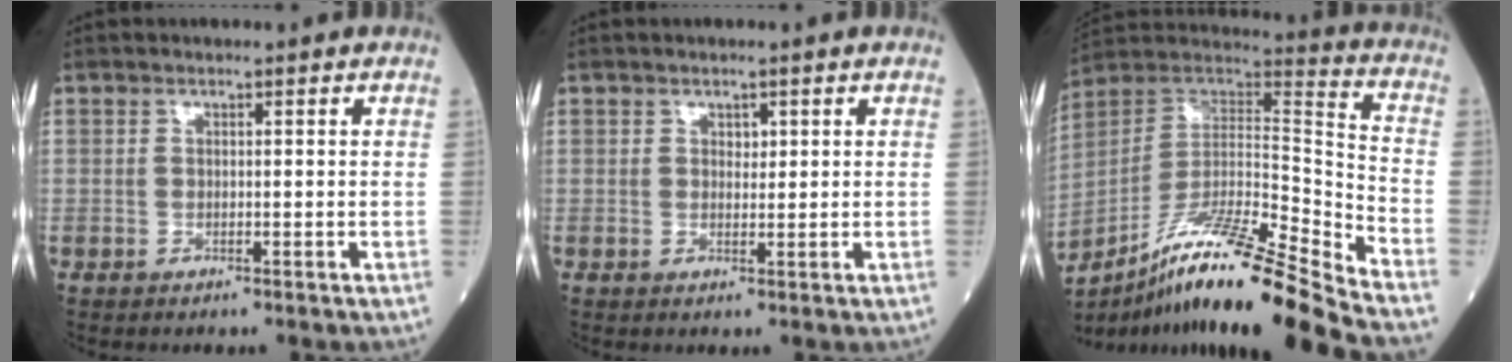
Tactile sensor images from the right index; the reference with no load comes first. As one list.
[{"total": 1.3, "force": [0.6, 0.8, 0.8], "torque": [-0.007, -0.003, 0.009]}, {"total": 22.8, "force": [-17.3, -0.9, 14.8], "torque": [-0.254, -0.009, -0.313]}]